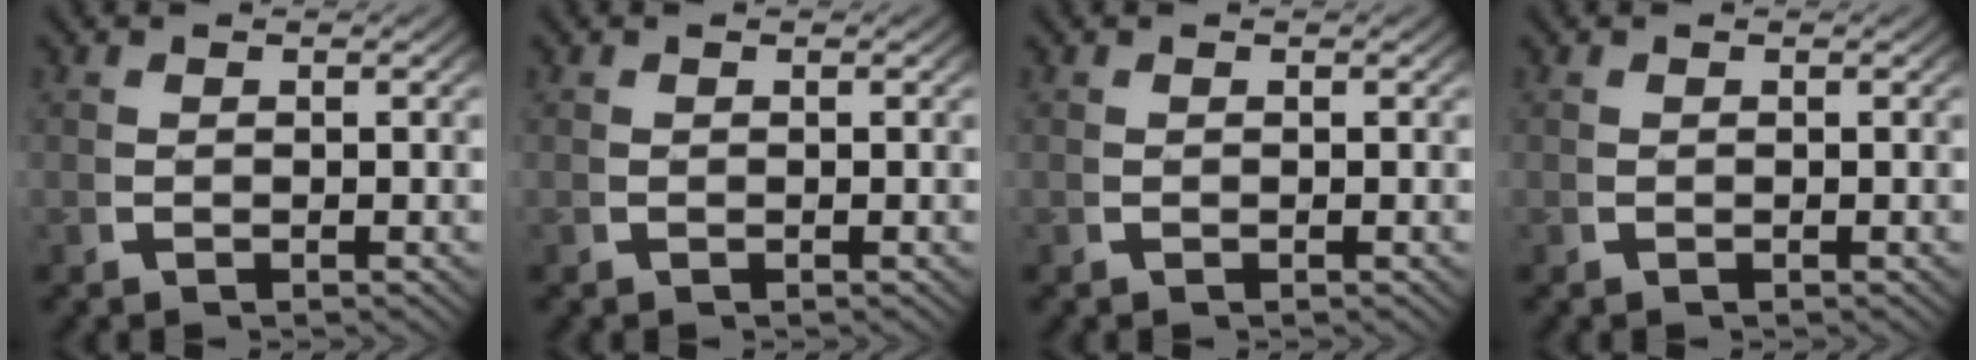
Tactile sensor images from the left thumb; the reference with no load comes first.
{"total": 0.0}
{"total": 0.0}
{"total": 0.0}